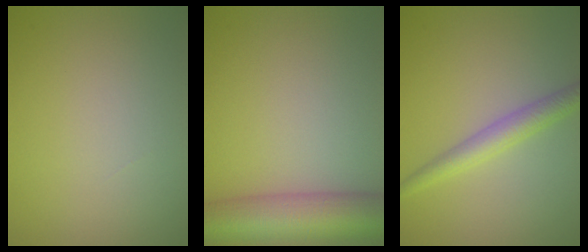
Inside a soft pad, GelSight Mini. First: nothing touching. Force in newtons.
{"total": 8.3, "press": 8.3, "slide": 0.4}
{"total": 2.7, "press": 2.7, "slide": 0.1}